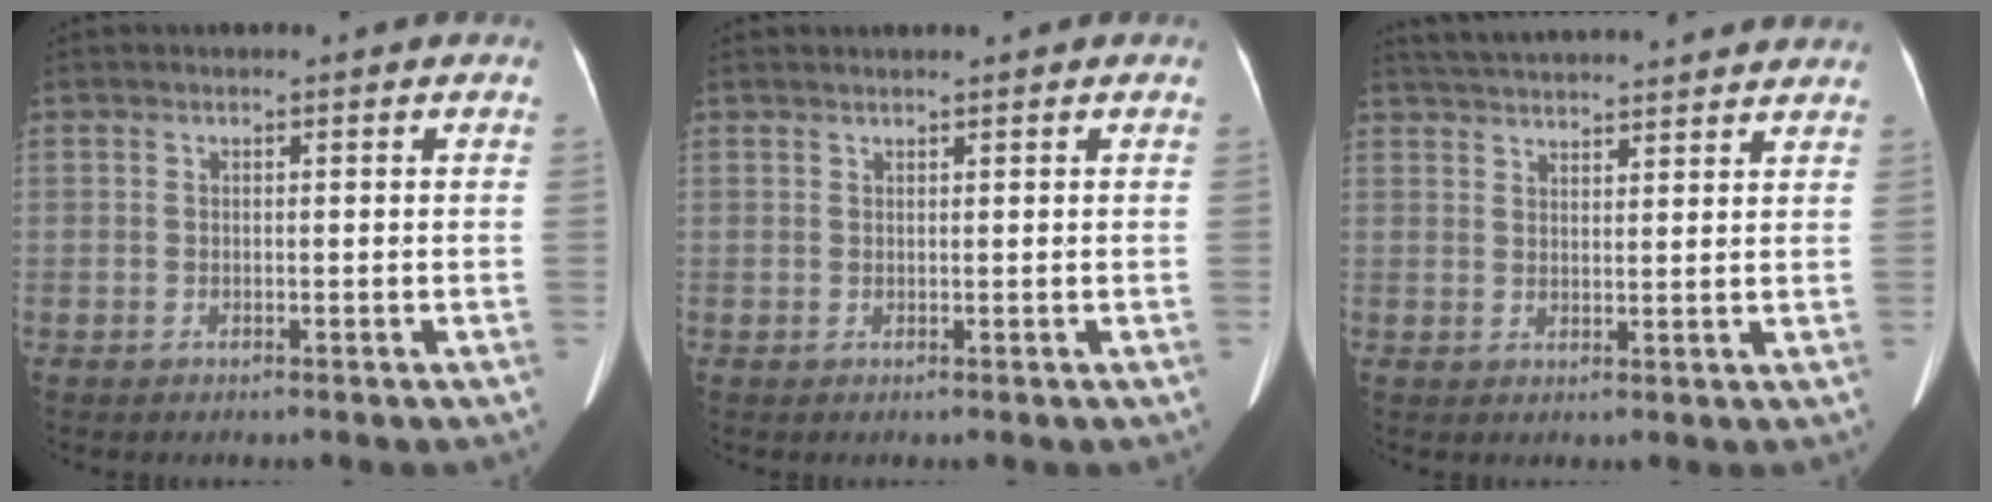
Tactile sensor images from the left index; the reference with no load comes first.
{"total": 1.2, "force": [1.1, -0.1, 0.4], "torque": [-0.008, 0.017, 0.024]}
{"total": 17.0, "force": [15.9, 1.6, 5.8], "torque": [-0.099, 0.041, 0.221]}